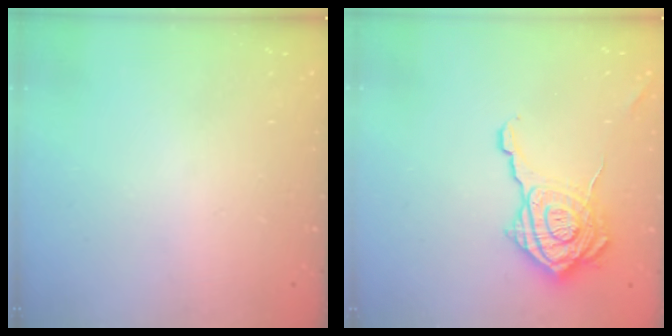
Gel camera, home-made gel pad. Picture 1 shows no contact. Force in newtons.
{"total": 18.0, "press": 17.9, "slide": 1.0}